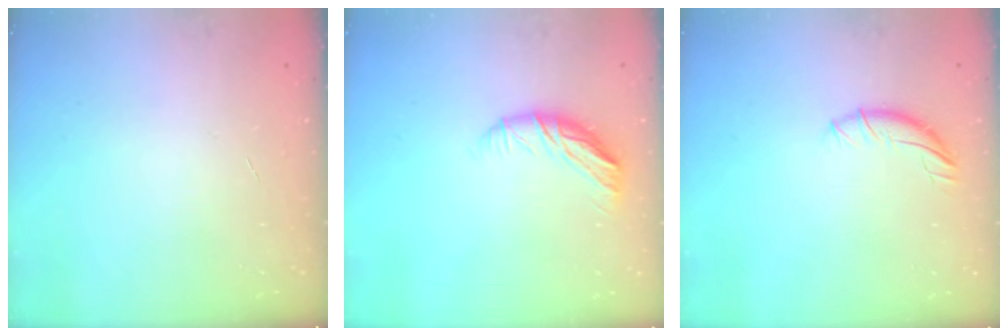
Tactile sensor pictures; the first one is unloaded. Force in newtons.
{"total": 10.3, "press": 10.2, "slide": 1.7}
{"total": 6.6, "press": 6.6, "slide": 0.5}